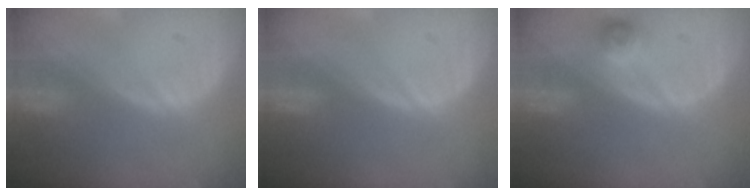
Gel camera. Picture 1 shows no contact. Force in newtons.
{"total": 0.0}
{"total": 2.2, "press": 2.2, "slide": 0.4}